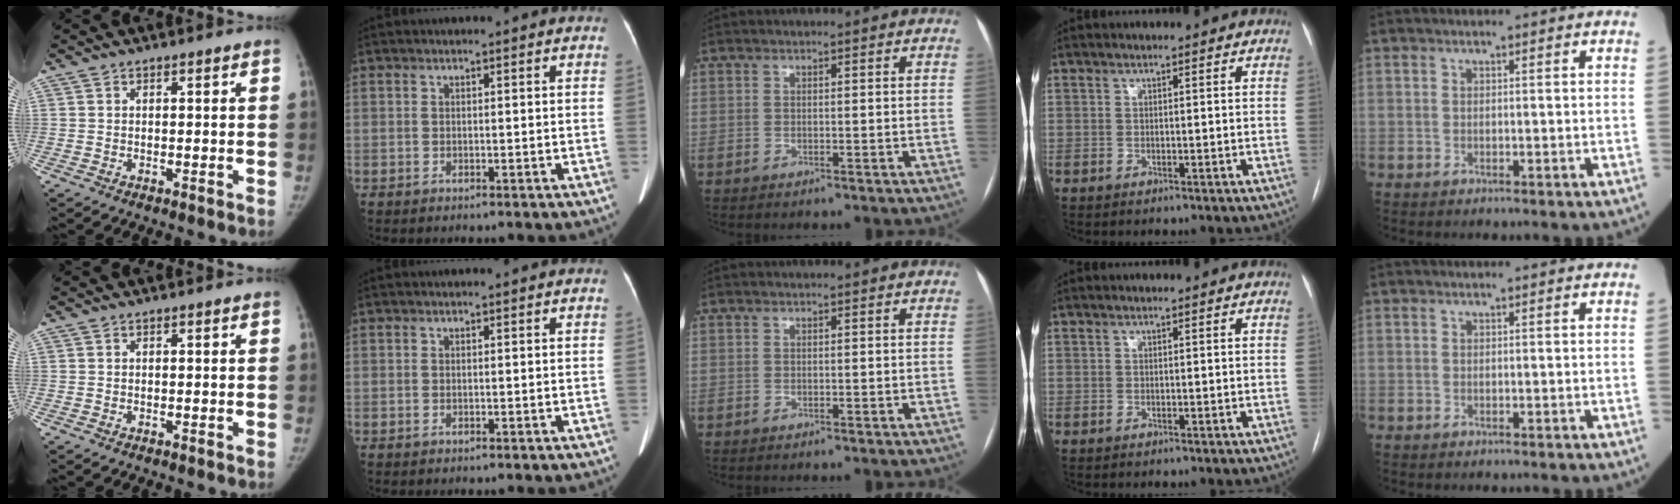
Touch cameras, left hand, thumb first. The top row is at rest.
{}